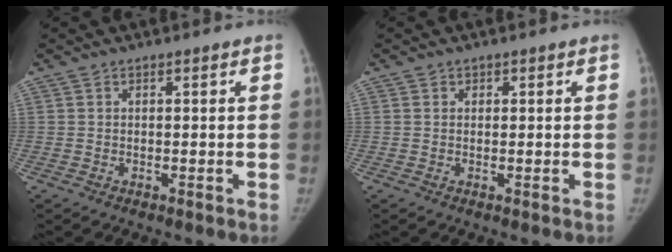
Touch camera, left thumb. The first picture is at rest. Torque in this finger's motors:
{"motor_torque": [-0.24, -0.09, -0.39, -0.06, -0.06]}